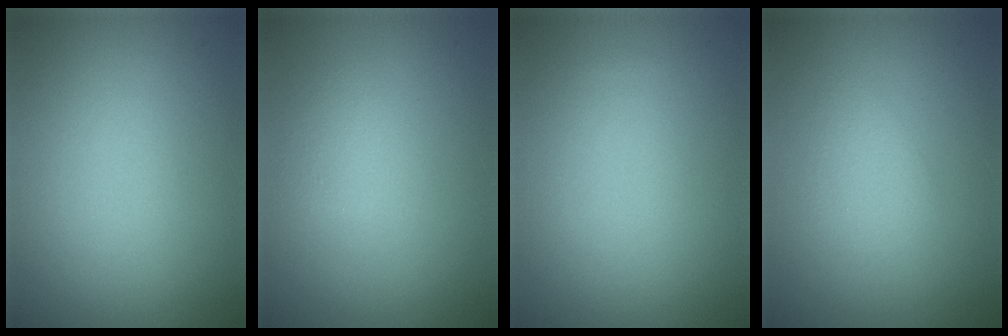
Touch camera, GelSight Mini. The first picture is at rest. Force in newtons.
{"total": 1.3, "press": 1.3, "slide": 0.0}
{"total": 0.0}
{"total": 1.4, "press": 1.4, "slide": 0.0}